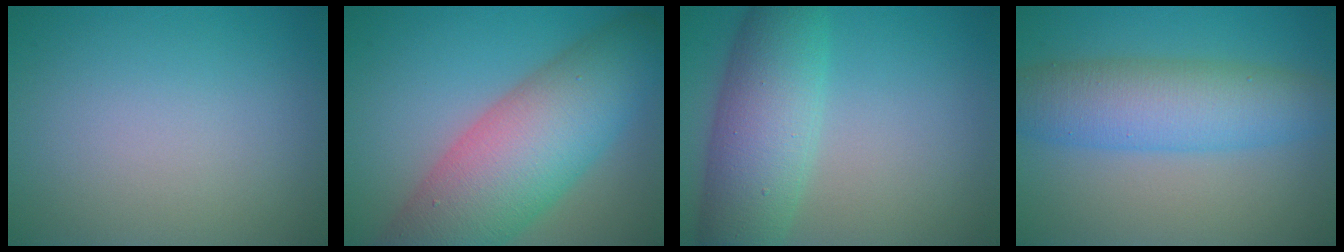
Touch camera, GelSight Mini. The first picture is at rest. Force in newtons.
{"total": 11.5, "press": 11.5, "slide": 0.4}
{"total": 7.4, "press": 7.4, "slide": 0.2}
{"total": 6.7, "press": 6.7, "slide": 0.1}